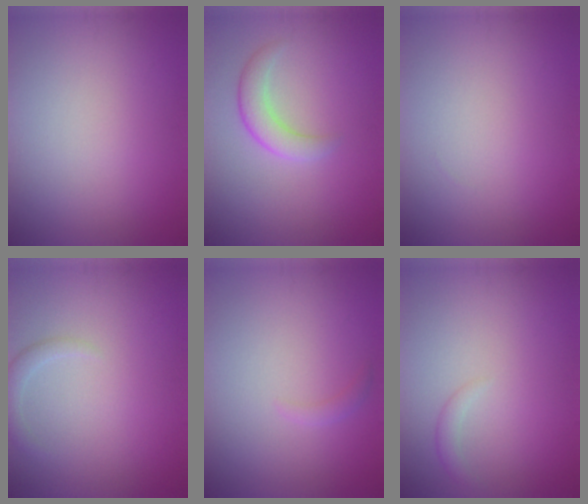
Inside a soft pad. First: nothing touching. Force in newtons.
{"total": 2.7, "press": 2.7, "slide": 0.1}
{"total": 0.0}
{"total": 1.4, "press": 1.4, "slide": 0.1}
{"total": 0.8, "press": 0.8, "slide": 0.1}
{"total": 1.0, "press": 1.0, "slide": 0.0}